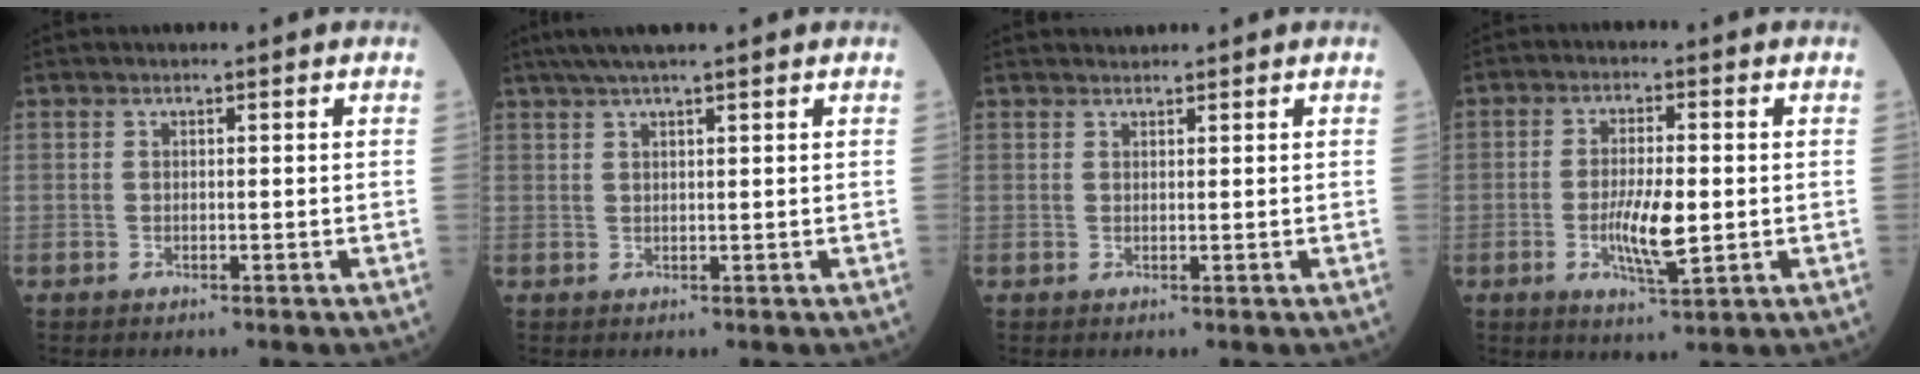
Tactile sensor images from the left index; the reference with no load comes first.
{"total": 5.5, "force": [4.3, -0.3, 3.4], "torque": [-0.061, 0.031, 0.077]}
{"total": 1.2, "force": [1.2, 0.2, -0.1], "torque": [-0.010, 0.011, 0.025]}
{"total": 6.8, "force": [-1.0, 1.5, 6.5], "torque": [-0.127, -0.010, -0.017]}